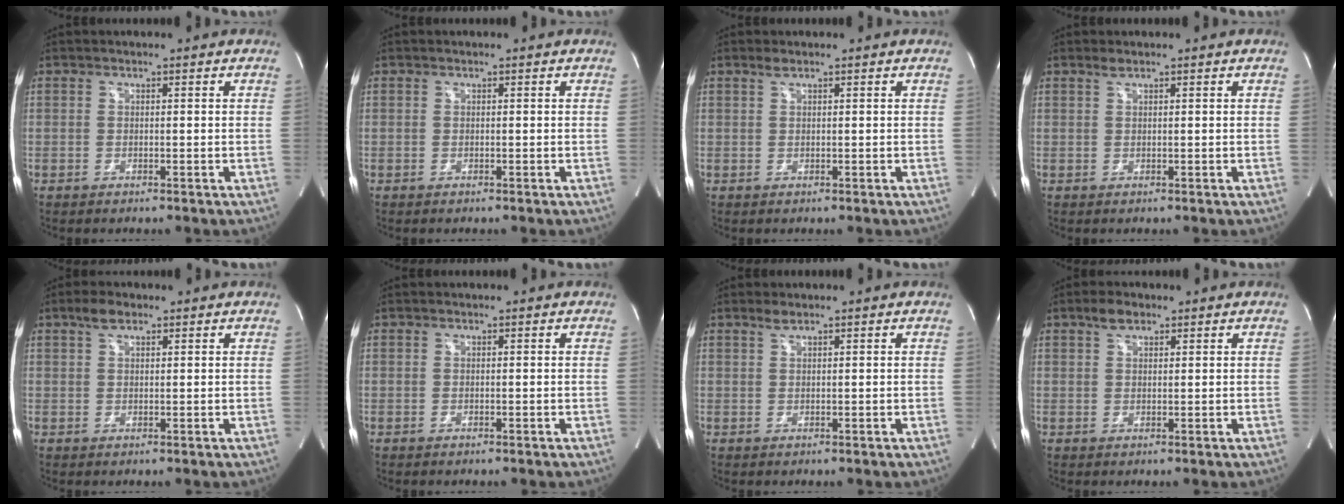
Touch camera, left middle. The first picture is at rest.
{"total": 0.0}
{"total": 0.9, "force": [0.7, 0.0, 0.5], "torque": [-0.014, 0.004, 0.016]}
{"total": 0.8, "force": [0.7, 0.0, 0.4], "torque": [-0.013, 0.004, 0.017]}
{"total": 2.7, "force": [1.8, 1.2, 1.7], "torque": [-0.036, 0.011, 0.035]}
{"total": 0.0}
{"total": 1.1, "force": [0.9, 0.1, 0.6], "torque": [-0.015, 0.004, 0.022]}
{"total": 2.7, "force": [1.8, 1.3, 1.5], "torque": [-0.031, 0.009, 0.035]}